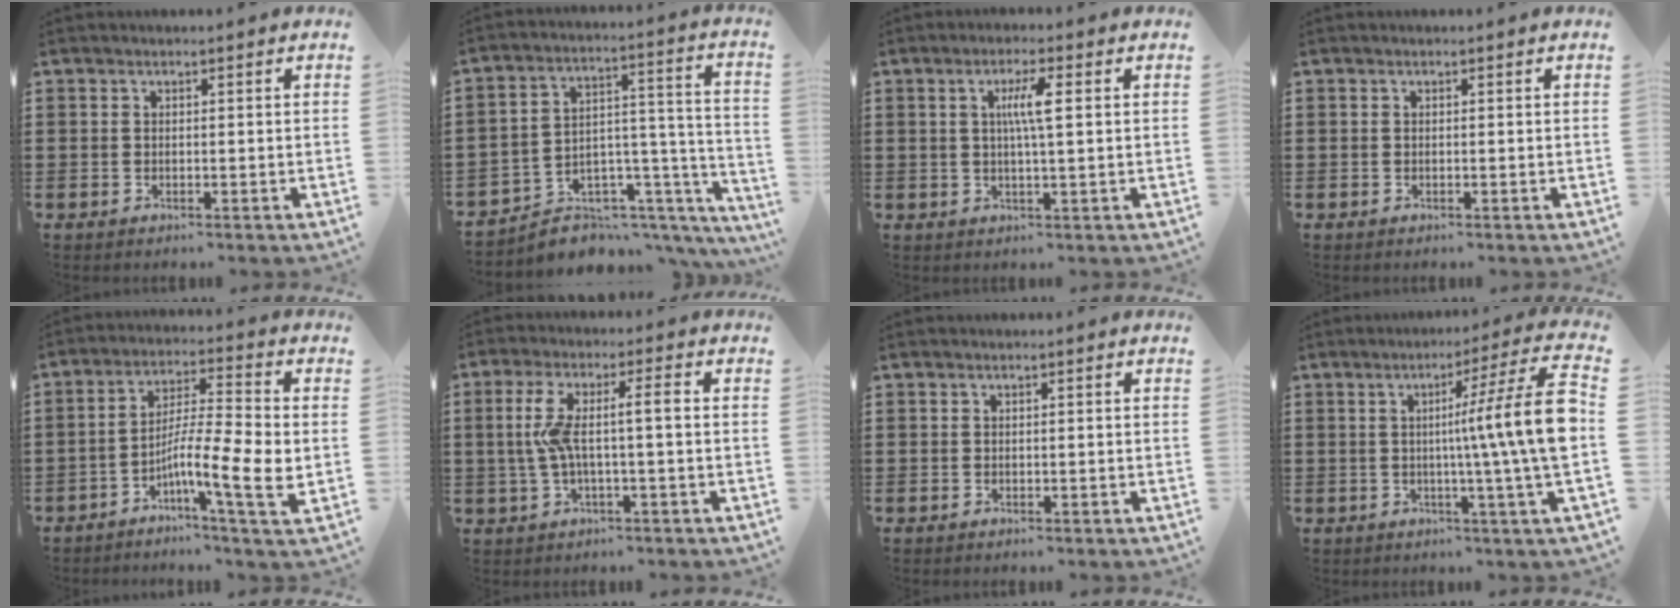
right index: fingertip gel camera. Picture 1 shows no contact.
{"total": 5.5, "force": [-4.4, 3.1, 1.3], "torque": [-0.030, -0.005, -0.081]}
{"total": 4.3, "force": [0.7, 0.3, 4.2], "torque": [-0.082, 0.000, 0.007]}
{"total": 0.0}
{"total": 10.2, "force": [-3.4, 0.8, 9.6], "torque": [-0.178, -0.011, -0.064]}
{"total": 6.7, "force": [-0.4, 1.0, 6.6], "torque": [-0.142, -0.001, -0.021]}
{"total": 0.0}
{"total": 13.4, "force": [0.4, 0.4, 13.4], "torque": [-0.208, -0.017, -0.004]}